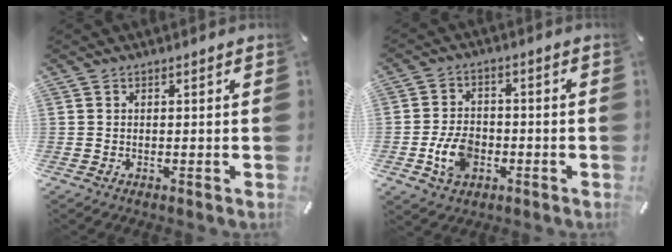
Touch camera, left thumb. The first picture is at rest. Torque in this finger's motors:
{"motor_torque": [0.10, 0.15, 0.19, 0.10, 0.12]}